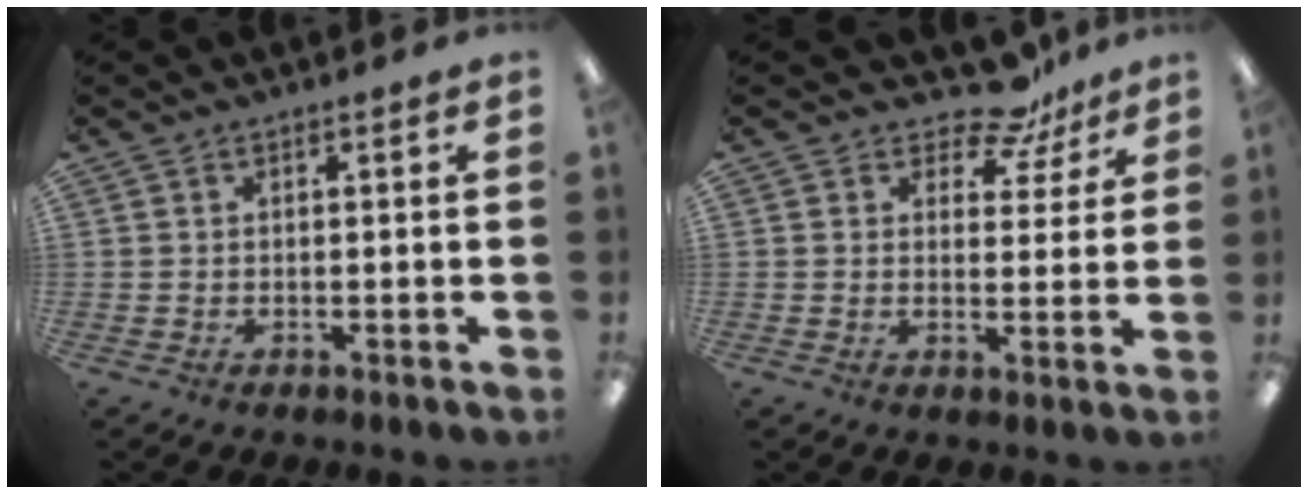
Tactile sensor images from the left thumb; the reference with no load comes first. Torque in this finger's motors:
{"motor_torque": [-0.13, -0.04, -0.59, 0.04, 0.01]}